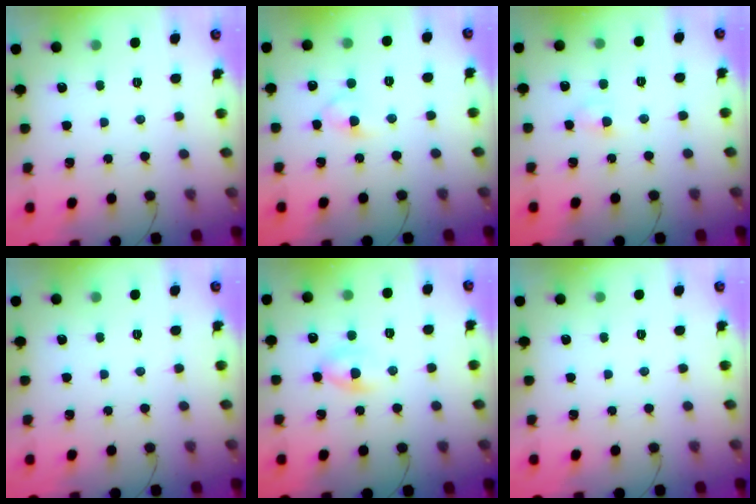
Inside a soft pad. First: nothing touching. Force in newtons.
{"total": 4.0, "press": 3.7, "slide": 1.5}
{"total": 2.8, "press": 2.6, "slide": 1.0}
{"total": 0.0}
{"total": 4.6, "press": 4.5, "slide": 1.2}
{"total": 0.0}